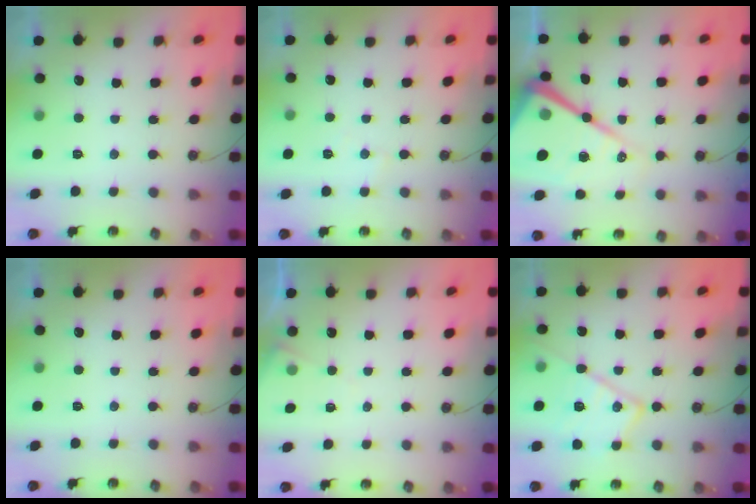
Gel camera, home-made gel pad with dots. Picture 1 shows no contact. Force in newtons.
{"total": 4.0, "press": 3.9, "slide": 0.6}
{"total": 26.4, "press": 26.2, "slide": 2.9}
{"total": 0.0}
{"total": 5.5, "press": 5.5, "slide": 0.6}
{"total": 16.0, "press": 16.0, "slide": 1.3}